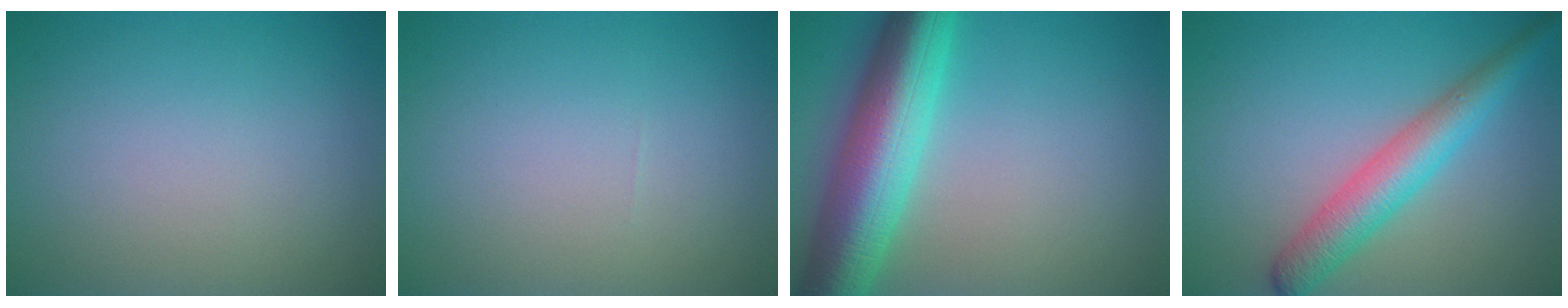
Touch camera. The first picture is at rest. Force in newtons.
{"total": 0.0}
{"total": 10.0, "press": 10.0, "slide": 0.2}
{"total": 4.8, "press": 4.8, "slide": 0.1}